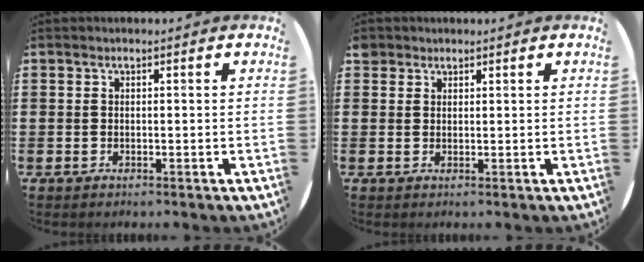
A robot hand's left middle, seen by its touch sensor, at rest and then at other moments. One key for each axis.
{"total": 1.5, "fx": 1.3, "fy": 0.7, "fz": 0.0, "tx": 0.007, "ty": 0.000, "tz": 0.023}